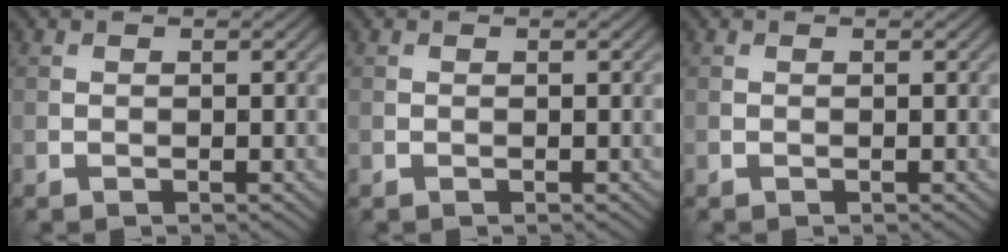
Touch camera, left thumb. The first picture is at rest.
{"total": 0.0}
{"total": 0.0}